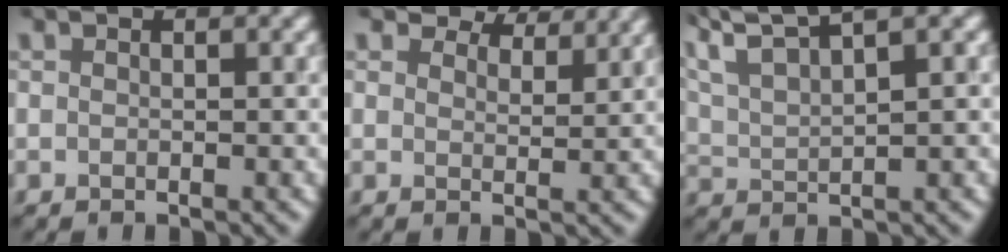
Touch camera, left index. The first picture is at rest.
{"total": 5.4, "force": [4.6, 1.8, 2.0], "torque": [-0.038, -0.003, 0.069]}
{"total": 7.2, "force": [5.8, 1.1, 4.2], "torque": [-0.073, 0.025, 0.088]}